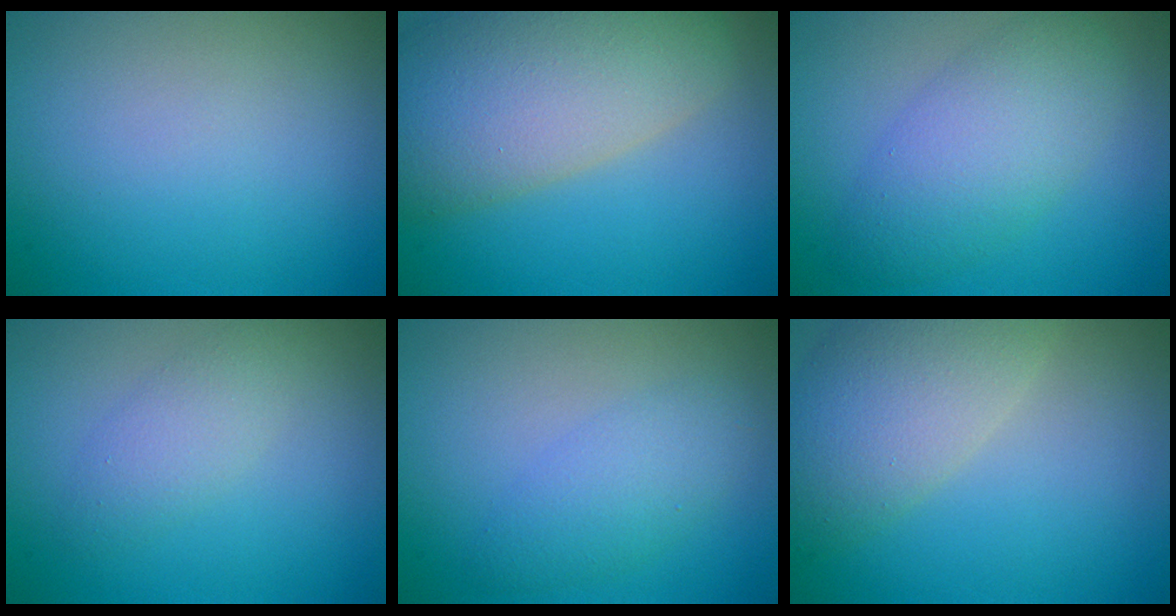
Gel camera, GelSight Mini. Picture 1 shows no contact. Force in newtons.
{"total": 11.6, "press": 11.6, "slide": 0.7}
{"total": 5.0, "press": 5.0, "slide": 0.2}
{"total": 2.2, "press": 2.2, "slide": 0.0}
{"total": 2.7, "press": 2.7, "slide": 0.0}
{"total": 6.9, "press": 6.9, "slide": 0.9}